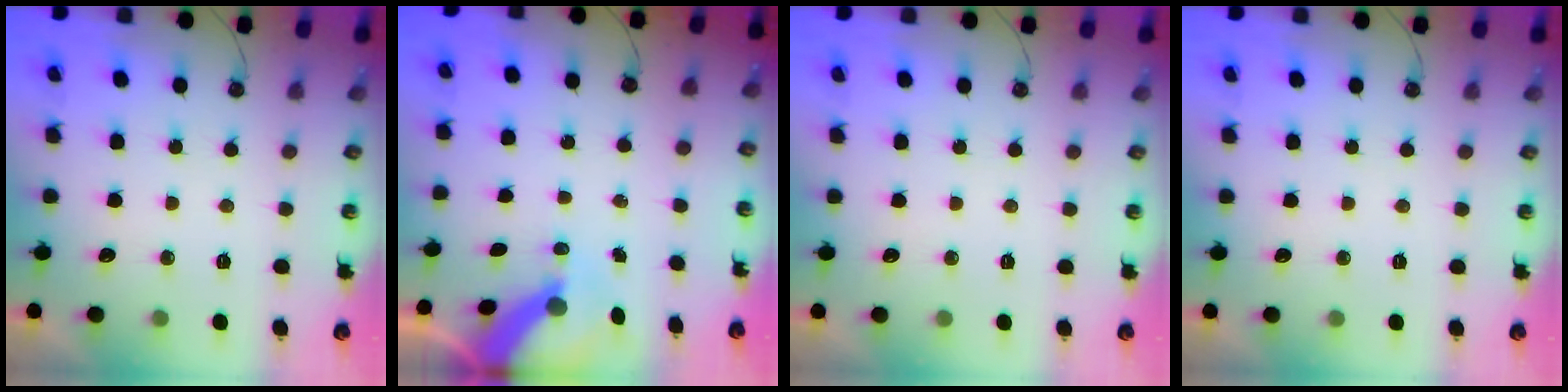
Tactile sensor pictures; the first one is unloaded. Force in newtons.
{"total": 8.4, "press": 8.3, "slide": 1.0}
{"total": 0.0}
{"total": 0.0}